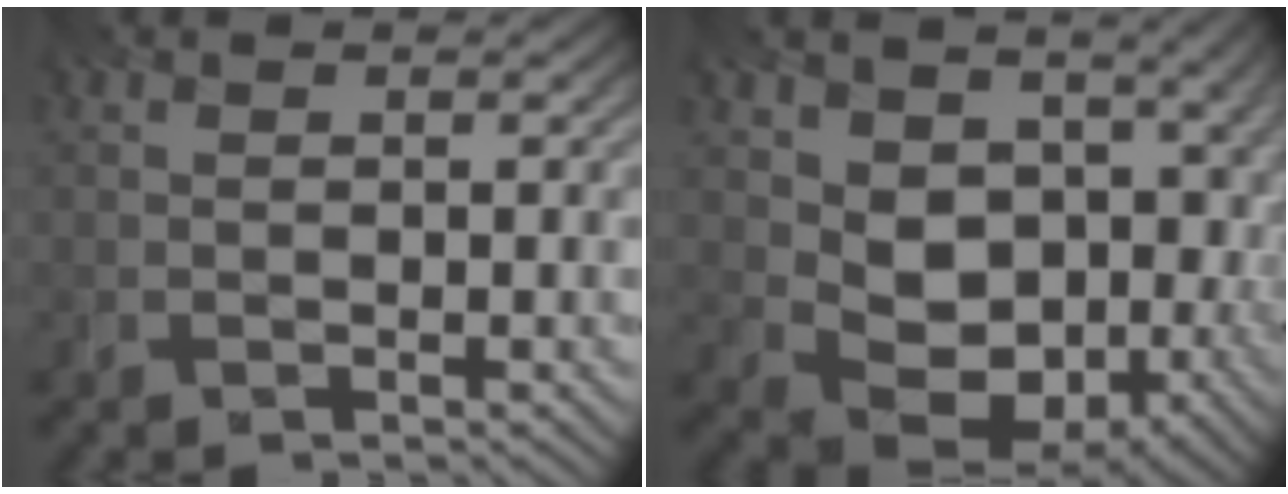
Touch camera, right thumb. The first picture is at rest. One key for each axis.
{"total": 13.6, "fx": 0.9, "fy": 9.7, "fz": 9.4, "tx": -0.166, "ty": -0.034, "tz": 0.031}